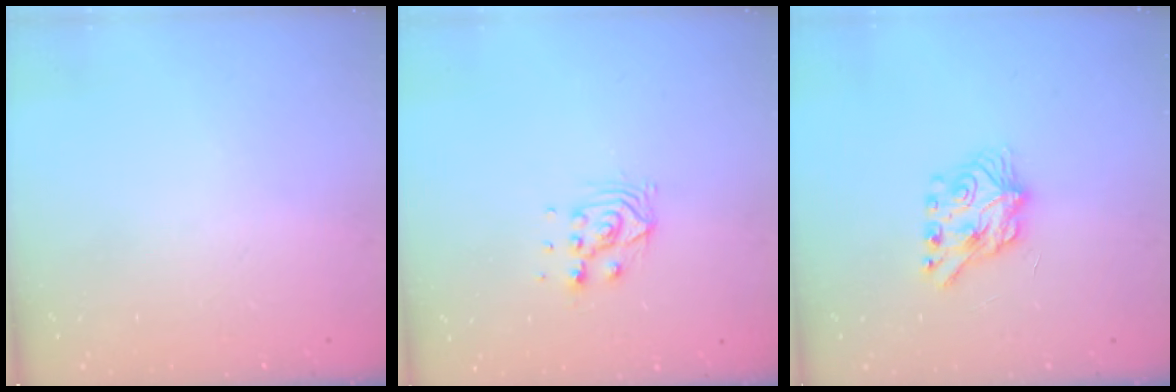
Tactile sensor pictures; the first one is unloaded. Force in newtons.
{"total": 6.8, "press": 6.8, "slide": 0.5}
{"total": 7.2, "press": 7.2, "slide": 0.1}